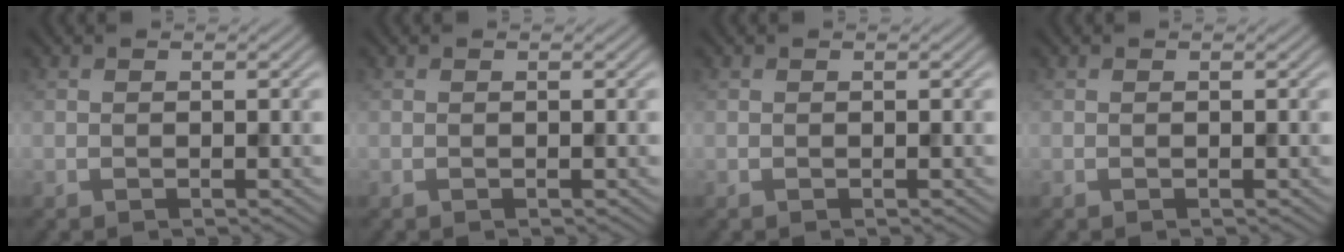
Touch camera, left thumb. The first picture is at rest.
{"total": 0.0}
{"total": 0.0}
{"total": 0.0}